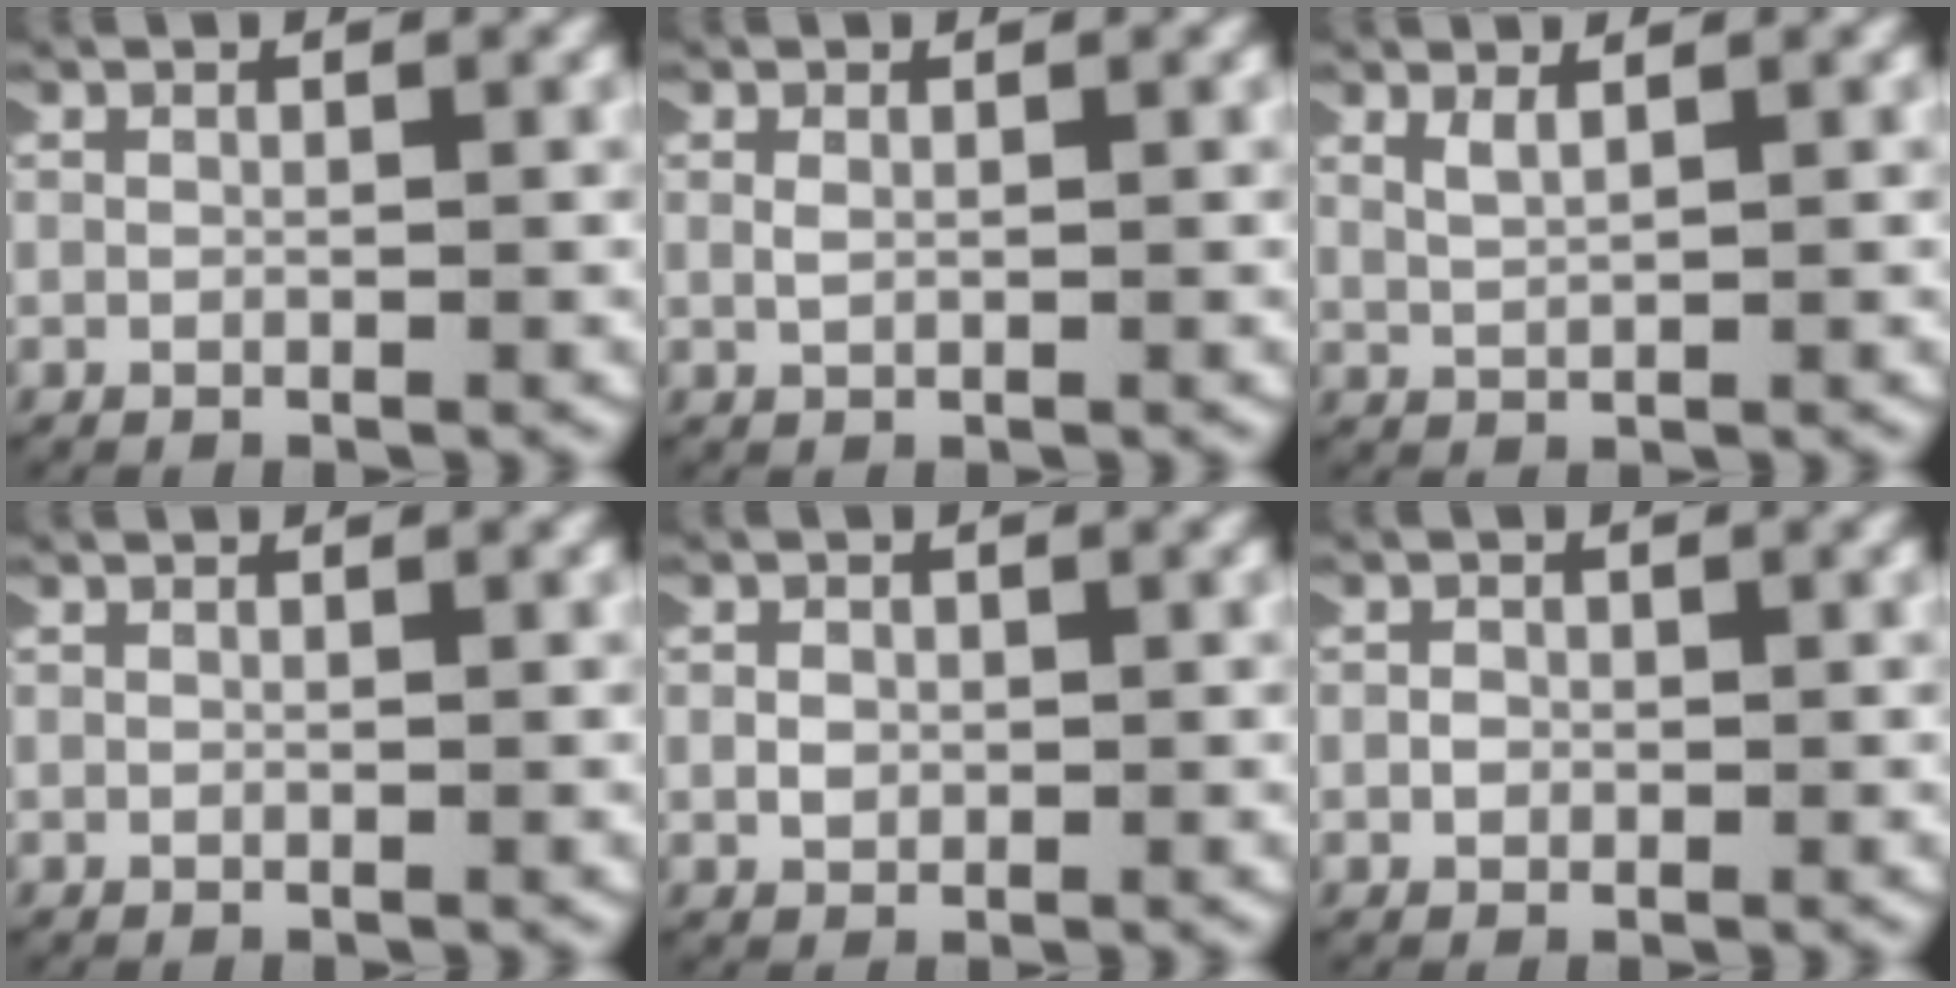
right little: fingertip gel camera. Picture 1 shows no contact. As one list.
[{"total": 0.6, "force": [0.3, 0.2, 0.5], "torque": [-0.014, 0.000, 0.008]}, {"total": 1.2, "force": [0.9, 0.3, 0.8], "torque": [-0.018, -0.001, 0.021]}, {"total": 0.0}, {"total": 0.9, "force": [-0.1, 0.7, 0.4], "torque": [-0.015, 0.005, -0.003]}, {"total": 0.7, "force": [-0.2, 0.6, 0.2], "torque": [-0.010, 0.003, -0.007]}]